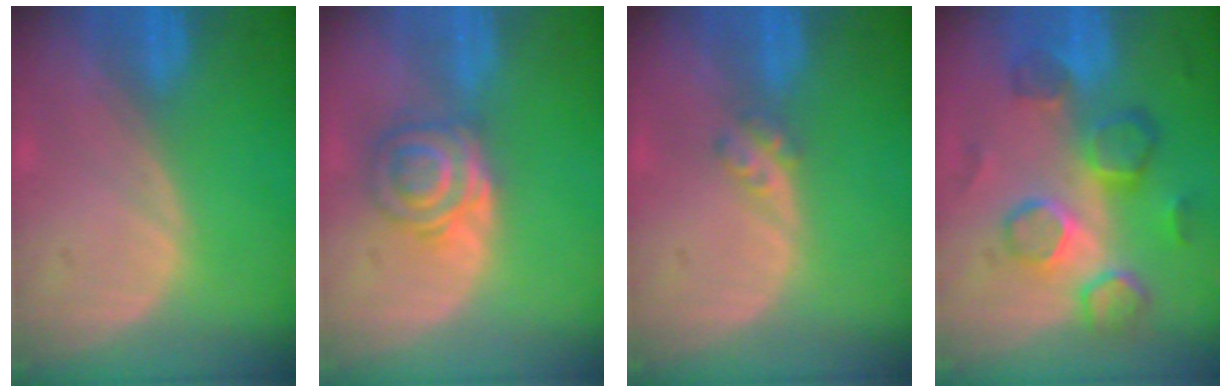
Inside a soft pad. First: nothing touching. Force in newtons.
{"total": 5.7, "press": 5.4, "slide": 2.0}
{"total": 2.3, "press": 2.0, "slide": 1.2}
{"total": 8.8, "press": 8.4, "slide": 2.6}